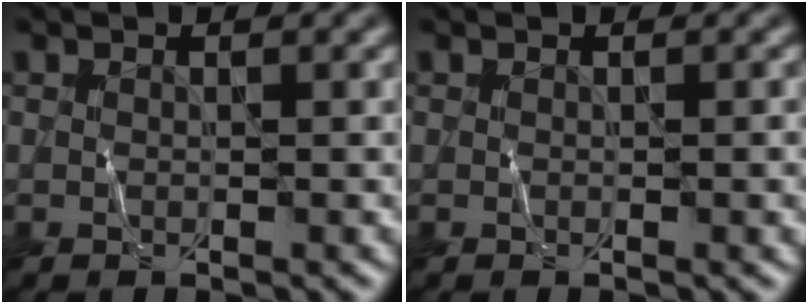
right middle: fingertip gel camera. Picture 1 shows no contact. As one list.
[{"total": 1.0, "force": [0.0, 0.2, 1.0], "torque": [-0.011, 0.000, -0.001]}]